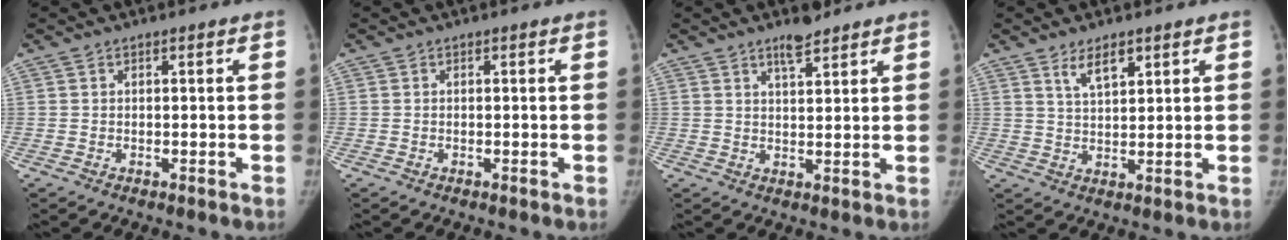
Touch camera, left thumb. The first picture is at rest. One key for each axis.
{"total": 0.0}
{"total": 4.2, "fx": 3.3, "fy": 1.2, "fz": 2.3, "tx": -0.031, "ty": -0.024, "tz": 0.055}
{"total": 4.7, "fx": 3.0, "fy": 1.8, "fz": 3.2, "tx": -0.044, "ty": -0.020, "tz": 0.056}